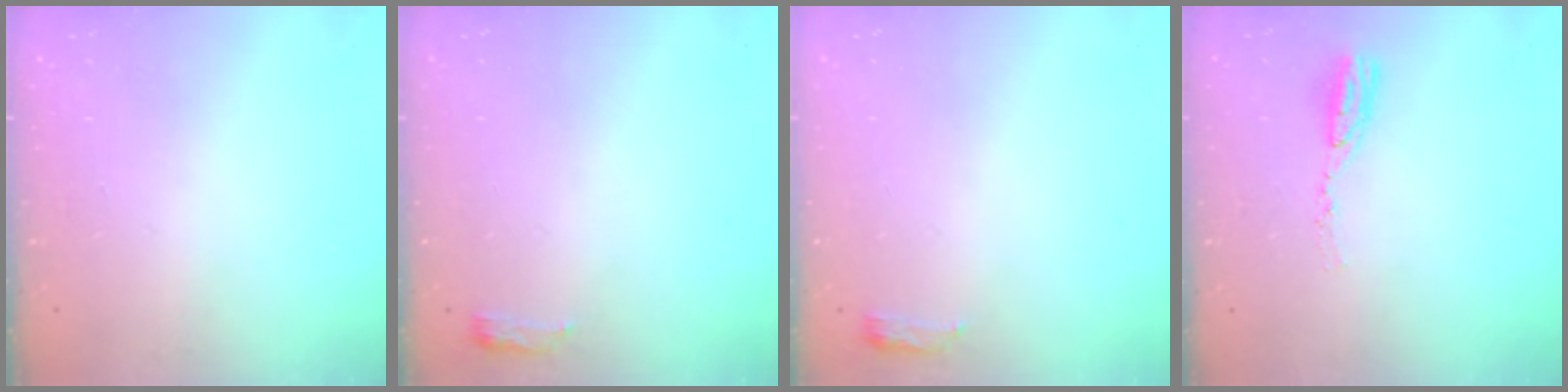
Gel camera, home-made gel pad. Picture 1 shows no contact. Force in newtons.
{"total": 3.7, "press": 3.5, "slide": 1.3}
{"total": 3.7, "press": 3.5, "slide": 1.3}
{"total": 5.9, "press": 5.9, "slide": 0.5}